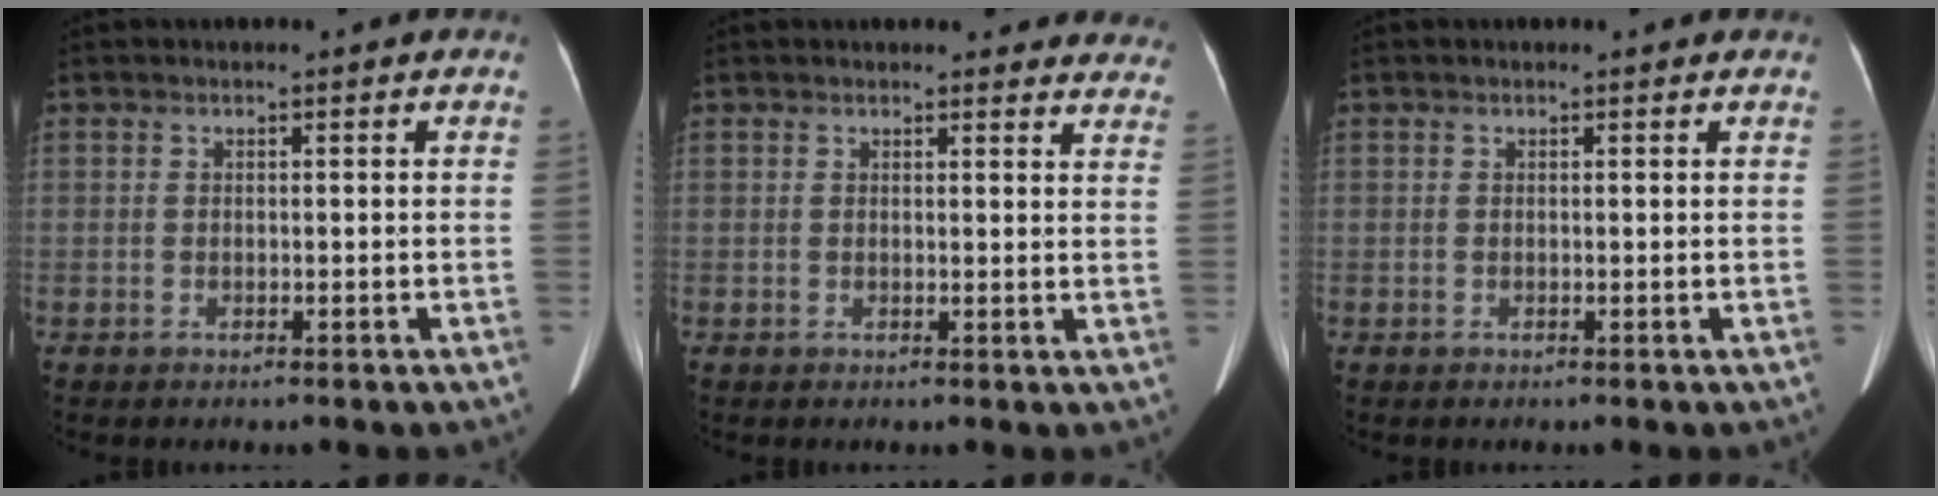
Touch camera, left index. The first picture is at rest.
{"total": 14.2, "force": [13.4, 3.4, 3.4], "torque": [0.001, -0.018, 0.126]}
{"total": 1.1, "force": [1.0, 0.3, 0.3], "torque": [-0.012, 0.004, 0.006]}